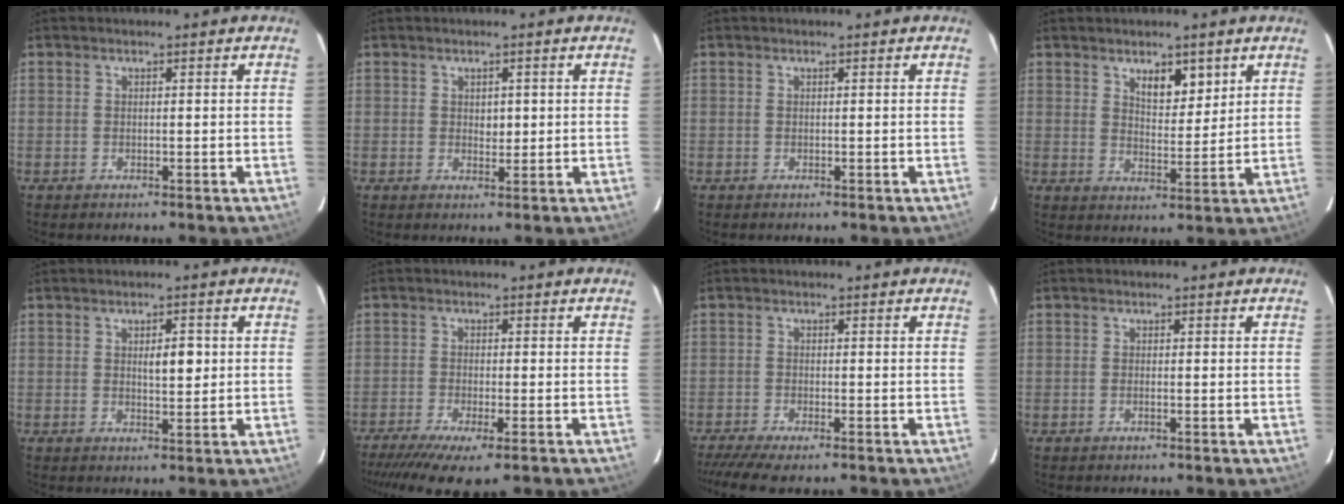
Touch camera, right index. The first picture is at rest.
{"total": 1.8, "force": [0.3, 1.2, 1.4], "torque": [-0.016, -0.002, 0.007]}
{"total": 0.0}
{"total": 5.2, "force": [3.1, 2.2, 3.6], "torque": [-0.056, -0.003, 0.054]}
{"total": 3.4, "force": [0.6, 1.2, 3.2], "torque": [-0.048, -0.001, 0.010]}
{"total": 11.6, "force": [-8.9, 1.7, 7.3], "torque": [-0.110, -0.024, -0.139]}
{"total": 8.4, "force": [-6.8, 1.4, 4.7], "torque": [-0.070, -0.010, -0.108]}
{"total": 0.5, "force": [-0.2, 0.0, 0.5], "torque": [-0.012, -0.001, -0.002]}